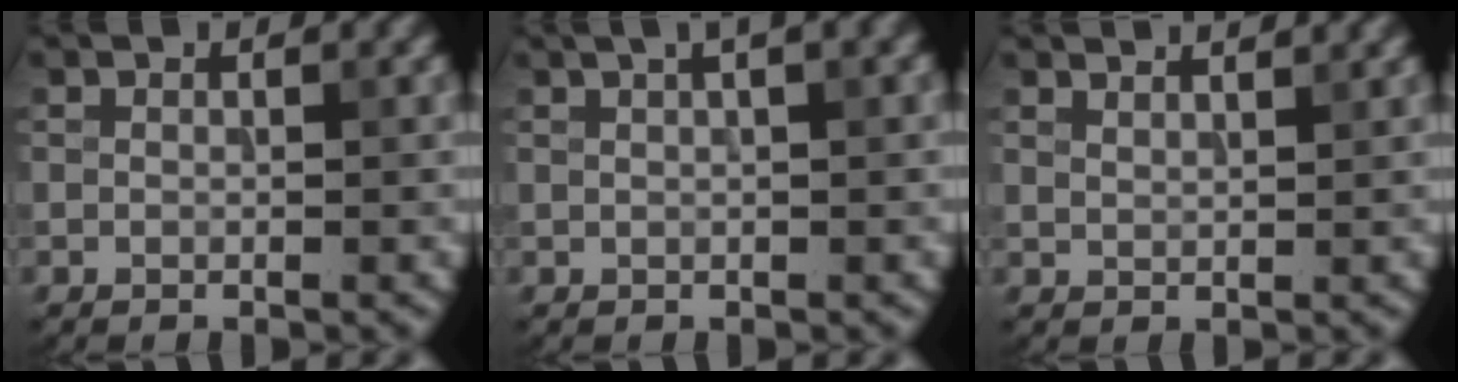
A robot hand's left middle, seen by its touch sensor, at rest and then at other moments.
{"total": 4.0, "force": [2.1, 1.5, 3.1], "torque": [-0.027, 0.009, 0.017]}
{"total": 3.1, "force": [2.7, 0.9, 1.3], "torque": [-0.004, 0.016, 0.019]}